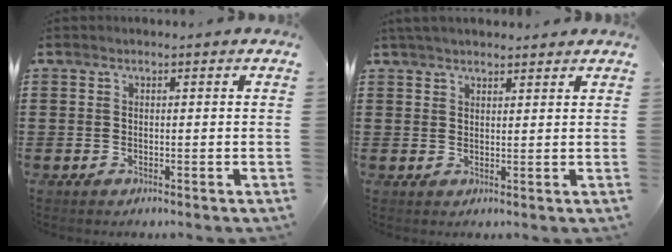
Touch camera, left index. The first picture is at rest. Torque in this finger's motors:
{"motor_torque": [2.14, 0.00, 0.32, 0.13]}